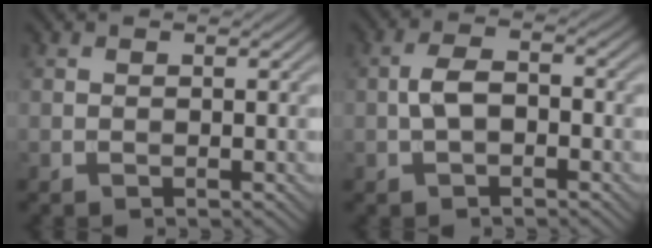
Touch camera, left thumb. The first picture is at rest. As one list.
[{"total": 3.6, "force": [-0.9, 1.9, 2.9], "torque": [-0.061, 0.009, -0.020]}]